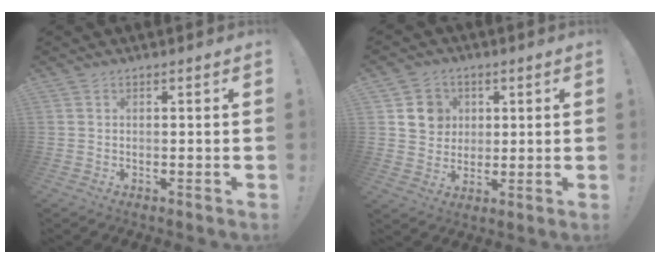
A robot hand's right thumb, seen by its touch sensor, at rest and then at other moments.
{"total": 8.7, "force": [3.1, 8.0, 1.6], "torque": [-0.011, -0.017, 0.065]}